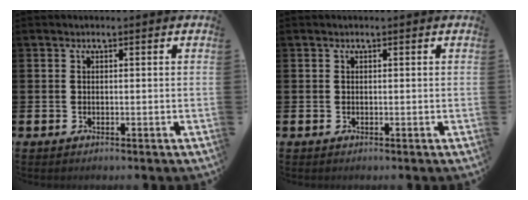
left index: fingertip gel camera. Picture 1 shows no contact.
{"total": 0.0}